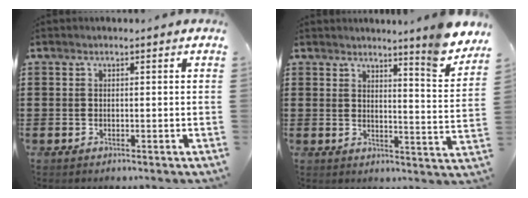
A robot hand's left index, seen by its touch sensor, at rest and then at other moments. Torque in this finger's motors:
{"motor_torque": [1.07, -1.07, 0.47, 0.05]}